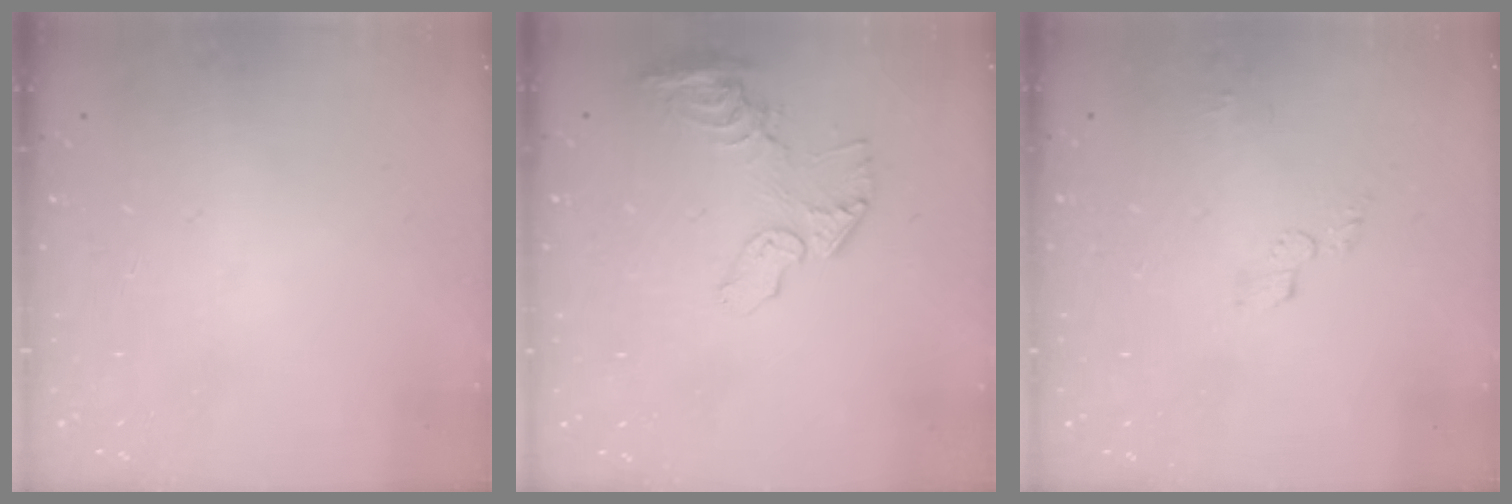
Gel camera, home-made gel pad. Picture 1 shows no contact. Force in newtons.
{"total": 10.3, "press": 10.2, "slide": 1.1}
{"total": 3.5, "press": 3.5, "slide": 0.1}